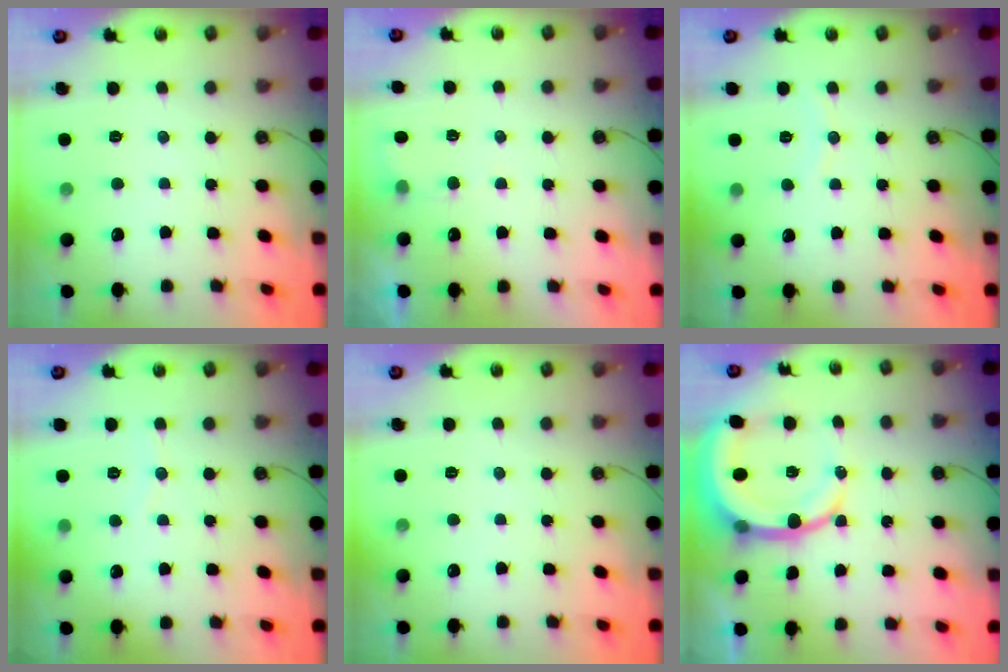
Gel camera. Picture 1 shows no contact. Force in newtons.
{"total": 3.9, "press": 3.6, "slide": 1.4}
{"total": 3.7, "press": 3.7, "slide": 0.2}
{"total": 2.6, "press": 2.6, "slide": 0.2}
{"total": 0.0}
{"total": 13.0, "press": 12.8, "slide": 2.5}